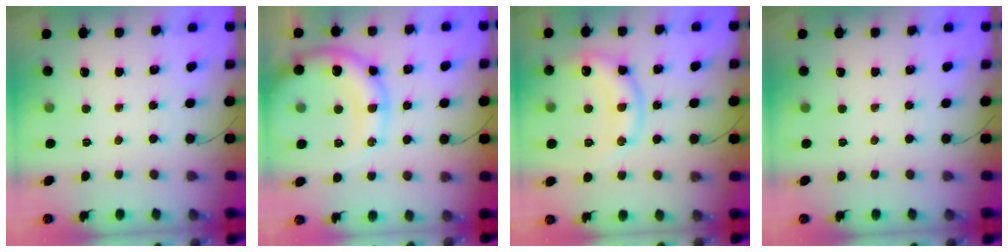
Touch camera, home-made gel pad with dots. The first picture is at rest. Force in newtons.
{"total": 17.0, "press": 16.9, "slide": 2.2}
{"total": 15.8, "press": 15.7, "slide": 1.1}
{"total": 0.0}